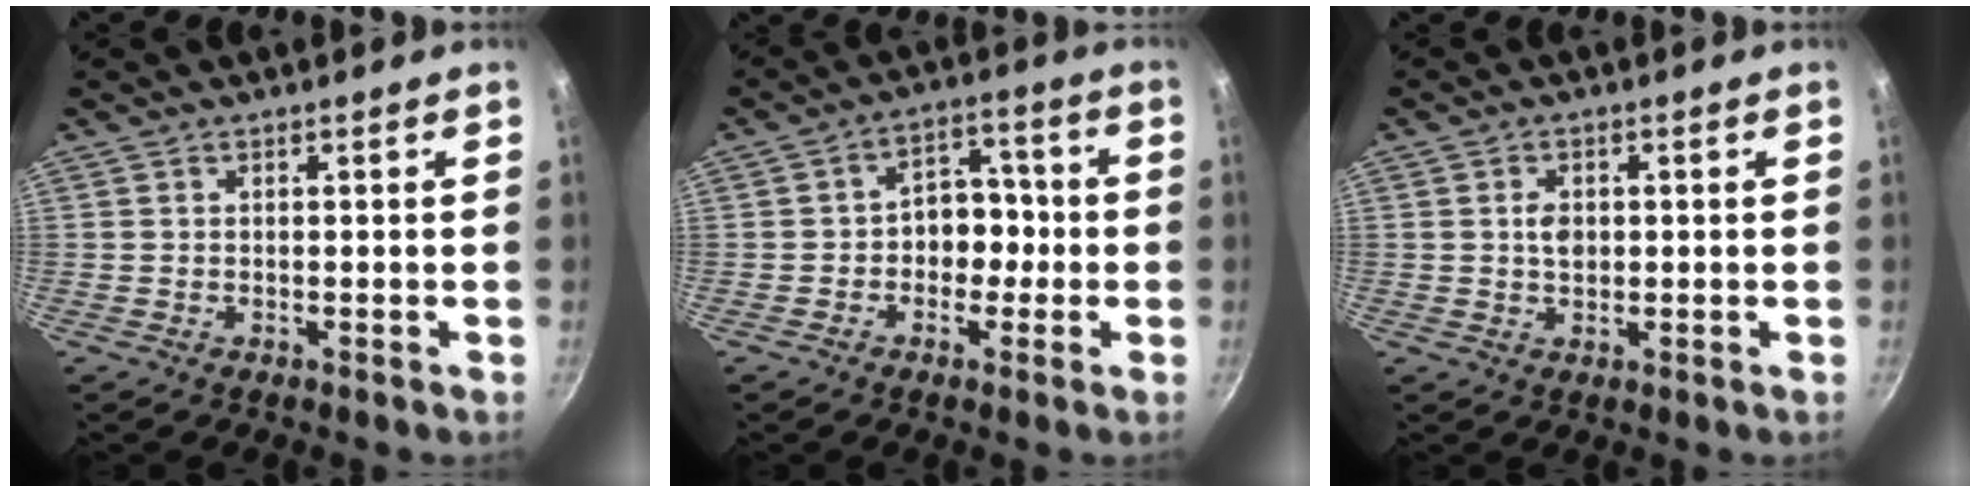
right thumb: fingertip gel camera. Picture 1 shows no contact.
{"total": 7.9, "force": [-1.0, 5.9, 5.1], "torque": [-0.035, 0.033, -0.028]}
{"total": 3.0, "force": [0.3, 2.1, 2.0], "torque": [-0.026, 0.000, 0.006]}